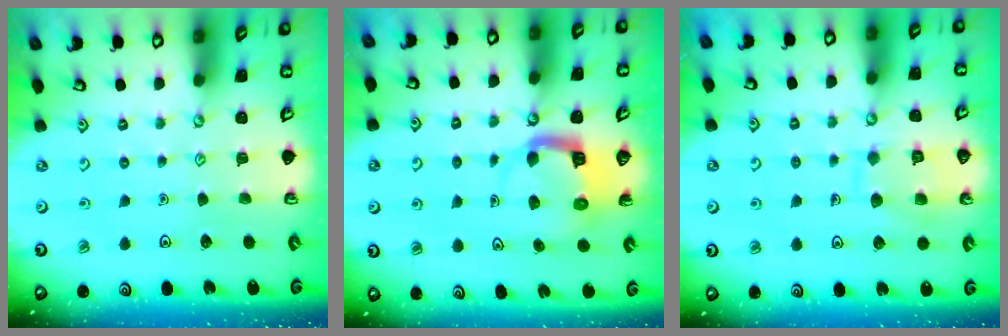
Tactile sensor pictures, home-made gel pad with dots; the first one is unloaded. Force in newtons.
{"total": 6.7, "press": 6.7, "slide": 0.1}
{"total": 9.9, "press": 9.8, "slide": 0.9}